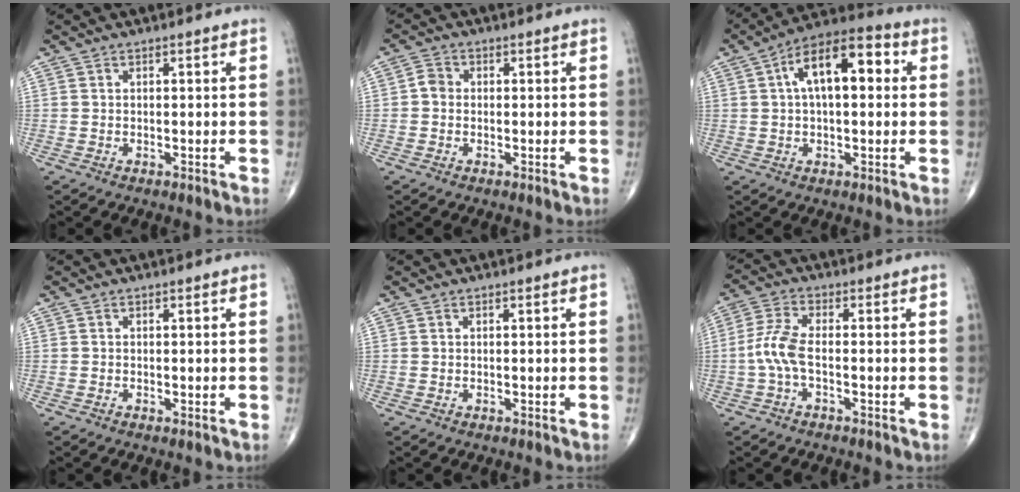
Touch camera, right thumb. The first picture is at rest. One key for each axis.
{"total": 2.3, "fx": -0.2, "fy": 2.0, "fz": 1.2, "tx": -0.010, "ty": 0.006, "tz": -0.011}
{"total": 13.5, "fx": 2.7, "fy": 6.5, "fz": 11.5, "tx": -0.178, "ty": 0.033, "tz": 0.035}
{"total": 0.0}
{"total": 0.0}
{"total": 5.6, "fx": -1.4, "fy": 1.9, "fz": 5.1, "tx": -0.127, "ty": 0.015, "tz": -0.034}